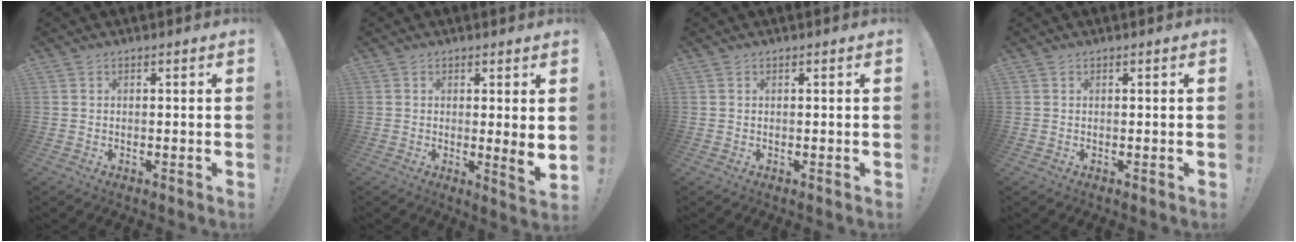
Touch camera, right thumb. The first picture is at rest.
{"total": 4.7, "force": [0.9, -0.2, 4.6], "torque": [-0.061, -0.022, 0.017]}
{"total": 0.0}
{"total": 0.0}